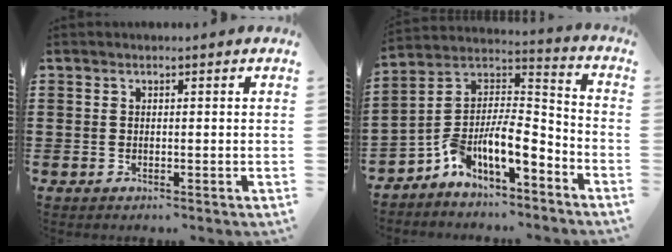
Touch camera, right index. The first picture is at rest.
{"total": 9.6, "force": [-5.9, 3.4, 6.7], "torque": [-0.143, -0.011, -0.120]}